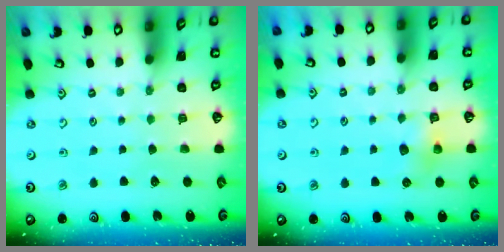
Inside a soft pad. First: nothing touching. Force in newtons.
{"total": 6.0, "press": 6.0, "slide": 0.4}